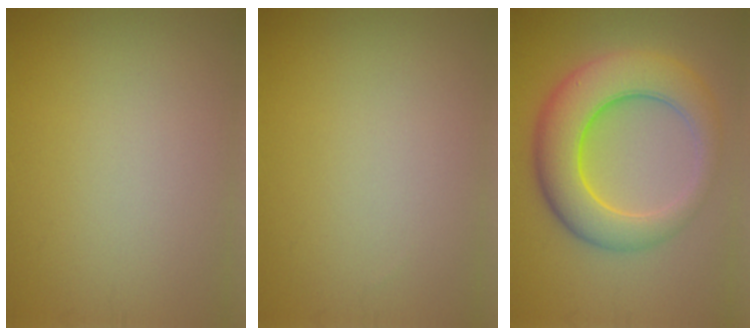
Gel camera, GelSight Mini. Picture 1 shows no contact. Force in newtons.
{"total": 0.0}
{"total": 8.5, "press": 8.5, "slide": 0.2}